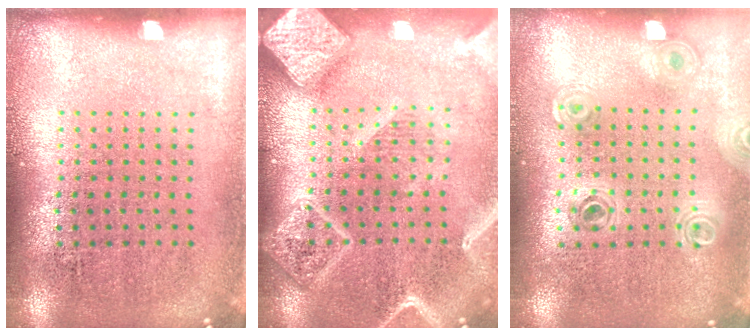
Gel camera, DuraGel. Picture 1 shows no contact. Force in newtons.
{"total": 4.2, "press": 4.1, "slide": 0.7}
{"total": 0.5, "press": 0.5, "slide": 0.1}